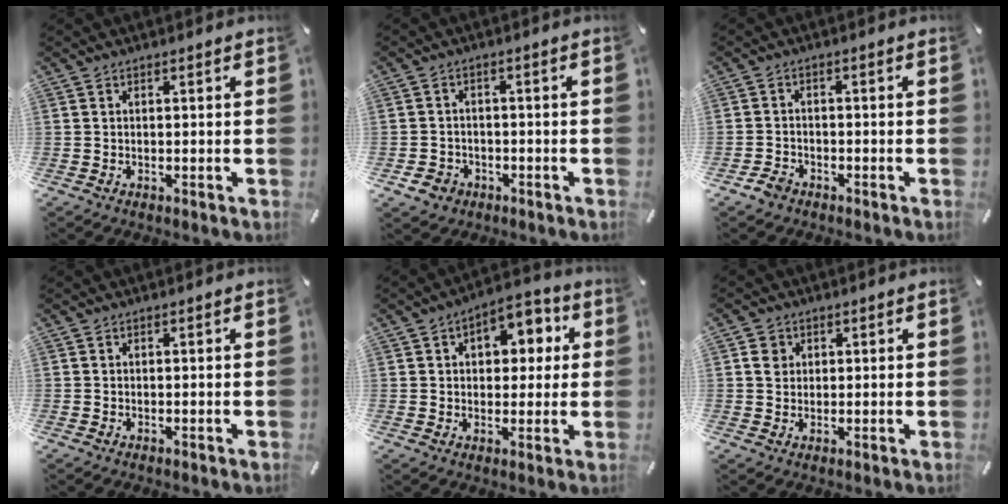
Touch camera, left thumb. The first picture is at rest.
{"total": 4.2, "force": [-2.2, 3.5, 0.9], "torque": [-0.020, 0.009, -0.041]}
{"total": 2.9, "force": [-2.3, 1.7, 0.8], "torque": [-0.018, 0.010, -0.047]}
{"total": 0.0}
{"total": 8.1, "force": [2.4, 6.2, 4.7], "torque": [-0.058, -0.006, 0.033]}
{"total": 2.9, "force": [0.9, 2.7, 0.7], "torque": [-0.004, -0.002, 0.012]}